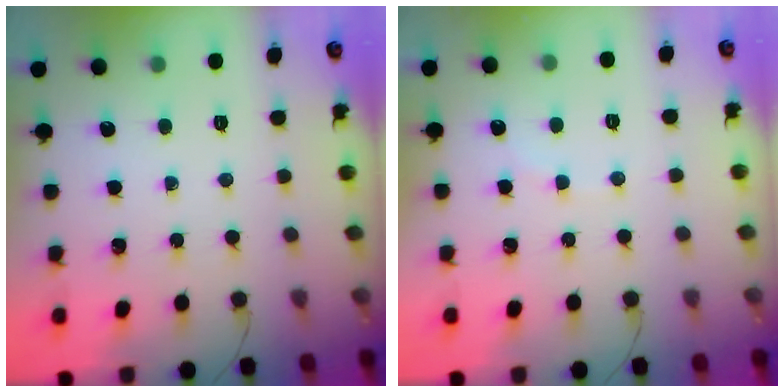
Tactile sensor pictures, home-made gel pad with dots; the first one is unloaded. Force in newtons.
{"total": 2.8, "press": 2.7, "slide": 0.7}